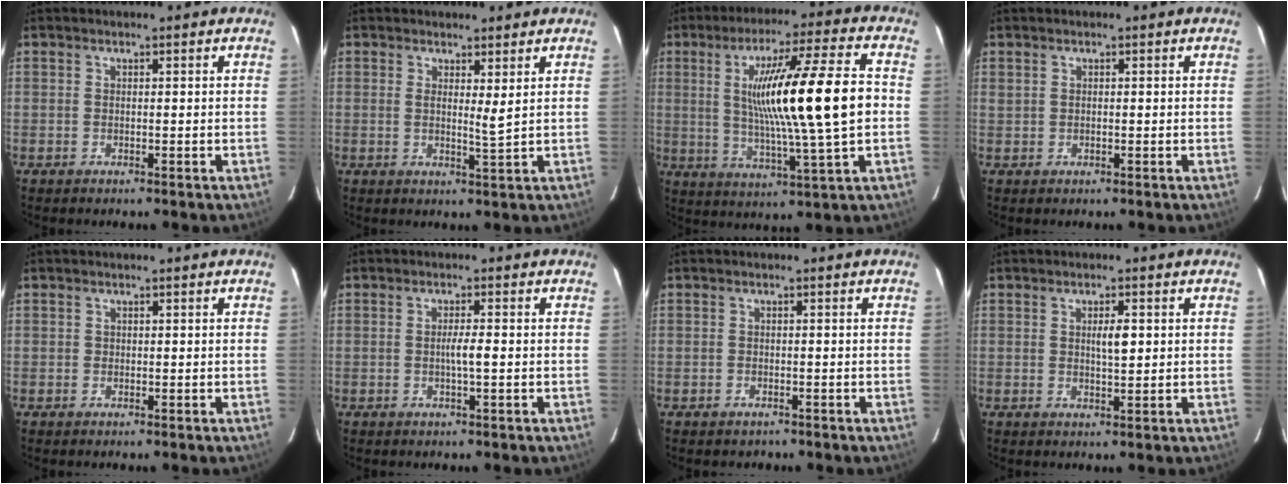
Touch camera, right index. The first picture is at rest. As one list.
[{"total": 2.2, "force": [1.0, -0.2, 2.0], "torque": [-0.032, -0.010, 0.017]}, {"total": 17.8, "force": [1.1, -0.3, 17.8], "torque": [-0.300, 0.003, 0.016]}, {"total": 0.6, "force": [0.2, 0.3, 0.4], "torque": [-0.012, 0.008, 0.007]}, {"total": 0.0}, {"total": 2.3, "force": [-0.3, -0.1, 2.3], "torque": [-0.042, -0.001, -0.006]}, {"total": 1.1, "force": [-0.8, 0.7, 0.1], "torque": [-0.006, 0.001, -0.007]}, {"total": 2.8, "force": [0.6, 0.6, 2.6], "torque": [-0.044, -0.001, 0.009]}]